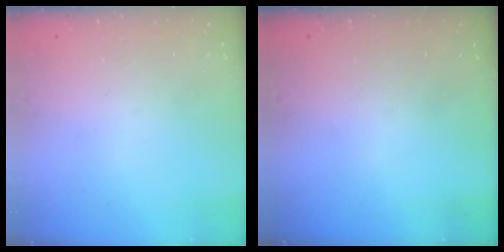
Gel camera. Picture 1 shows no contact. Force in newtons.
{"total": 0.0}